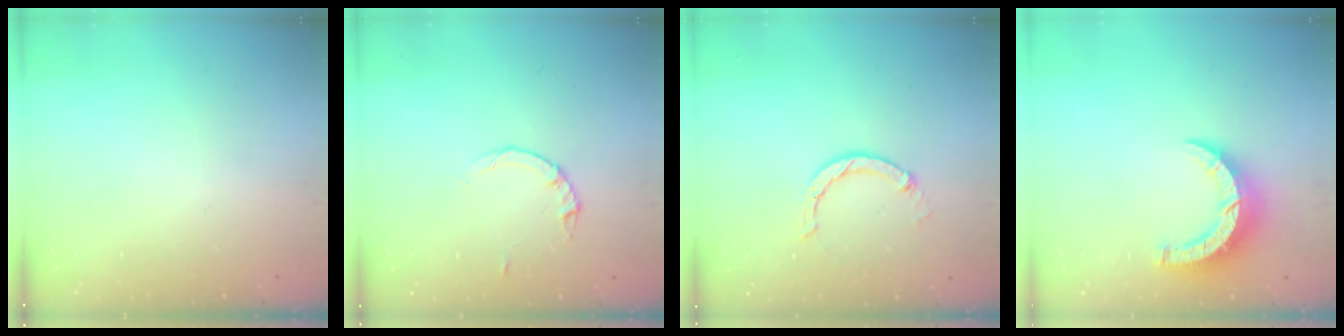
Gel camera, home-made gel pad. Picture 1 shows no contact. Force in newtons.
{"total": 2.8, "press": 2.8, "slide": 0.4}
{"total": 4.4, "press": 4.3, "slide": 0.5}
{"total": 8.0, "press": 7.9, "slide": 0.7}